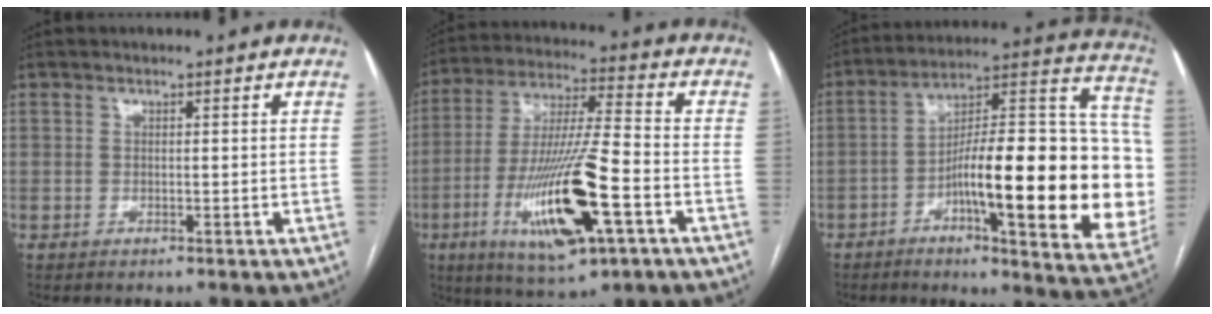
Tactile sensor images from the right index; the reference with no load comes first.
{"total": 18.4, "force": [-6.7, 2.6, 16.9], "torque": [-0.344, -0.023, -0.112]}
{"total": 27.2, "force": [-5.4, 5.5, 26.1], "torque": [-0.313, 0.021, -0.073]}